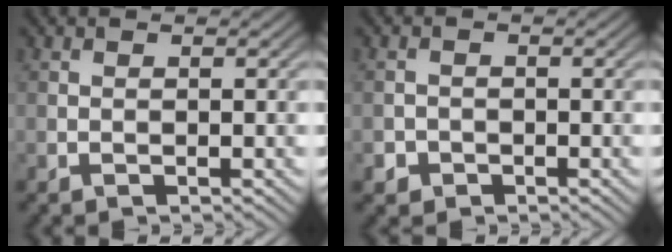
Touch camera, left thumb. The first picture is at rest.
{"total": 1.5, "force": [-0.9, 1.2, 0.2], "torque": [0.002, -0.001, -0.020]}